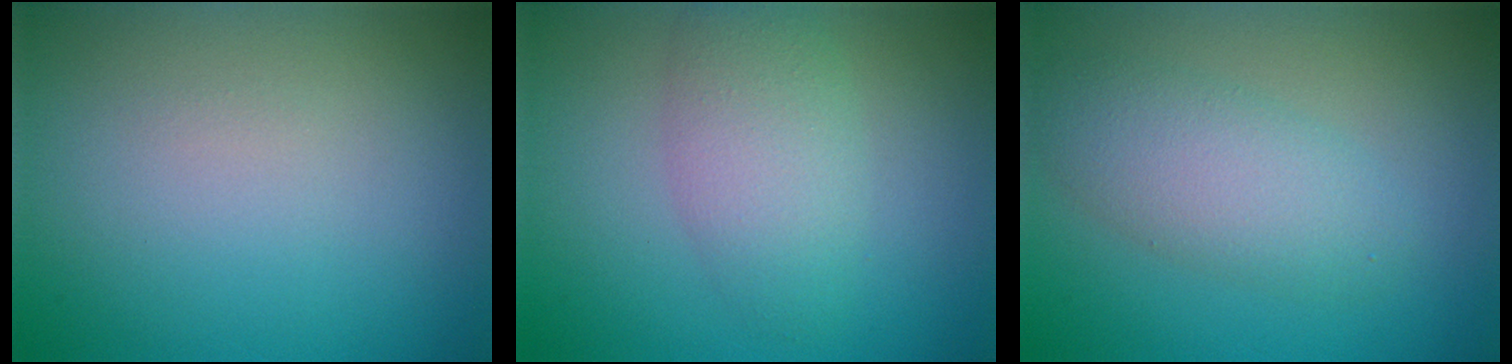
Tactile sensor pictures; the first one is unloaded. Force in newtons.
{"total": 2.4, "press": 2.4, "slide": 0.2}
{"total": 4.0, "press": 4.0, "slide": 0.1}